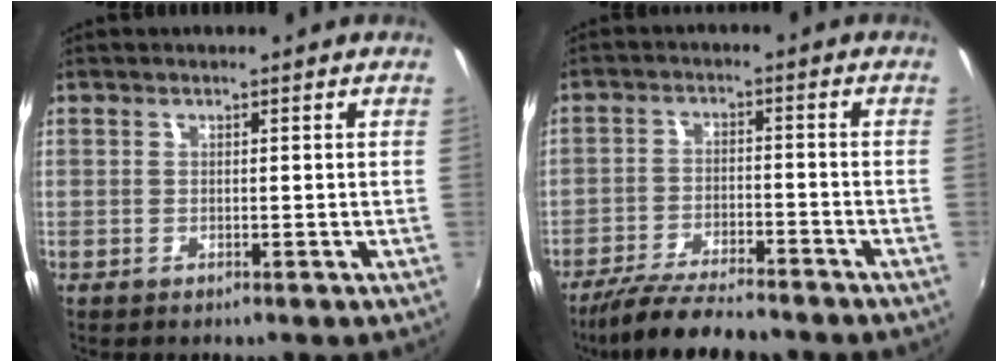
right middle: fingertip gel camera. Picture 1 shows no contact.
{"total": 11.4, "force": [-9.9, 2.0, 5.2], "torque": [-0.120, -0.020, -0.170]}